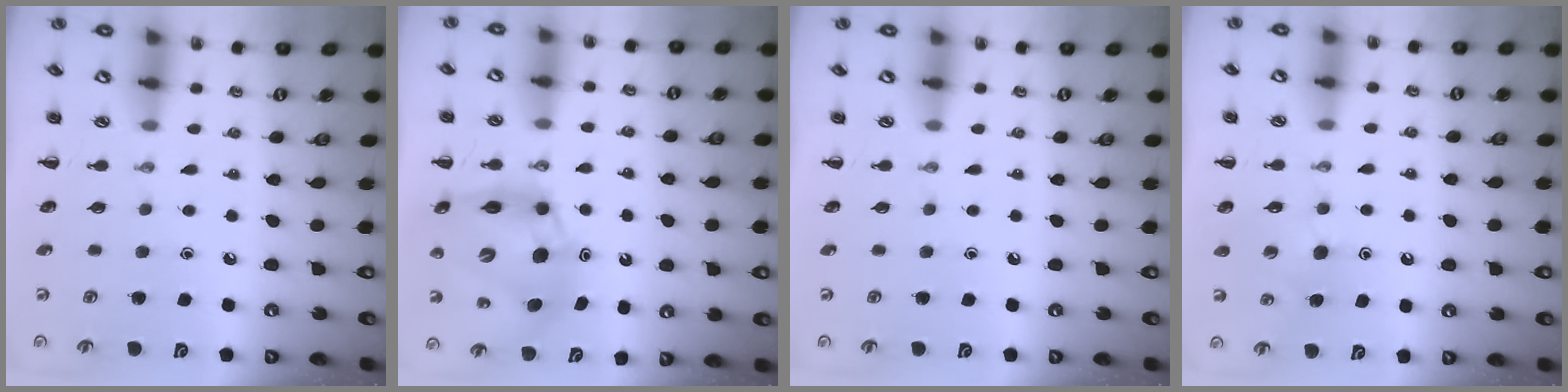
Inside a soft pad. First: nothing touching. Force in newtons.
{"total": 12.9, "press": 12.4, "slide": 3.6}
{"total": 0.0}
{"total": 5.4, "press": 5.2, "slide": 1.4}